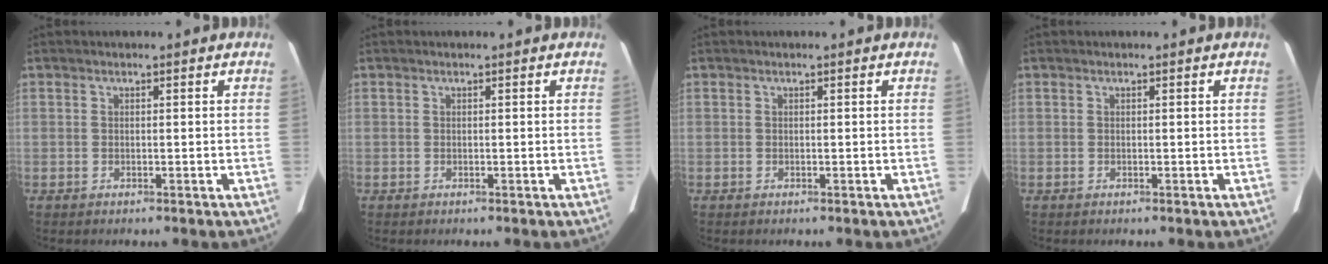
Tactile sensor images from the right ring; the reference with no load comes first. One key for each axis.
{"total": 0.0}
{"total": 0.0}
{"total": 0.0}